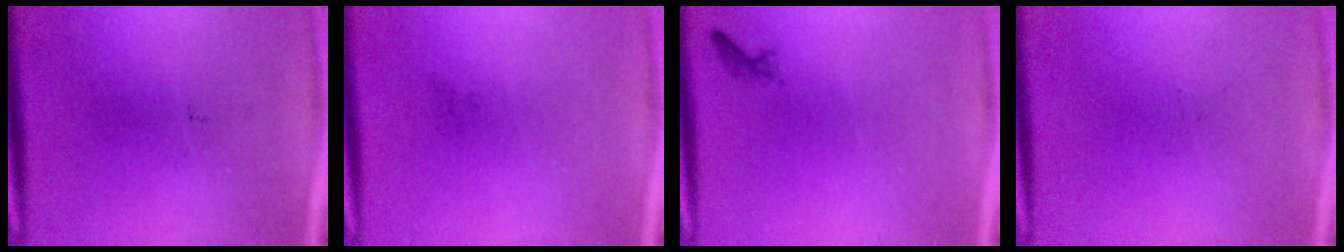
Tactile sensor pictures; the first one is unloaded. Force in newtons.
{"total": 0.0}
{"total": 0.6}
{"total": 0.0}